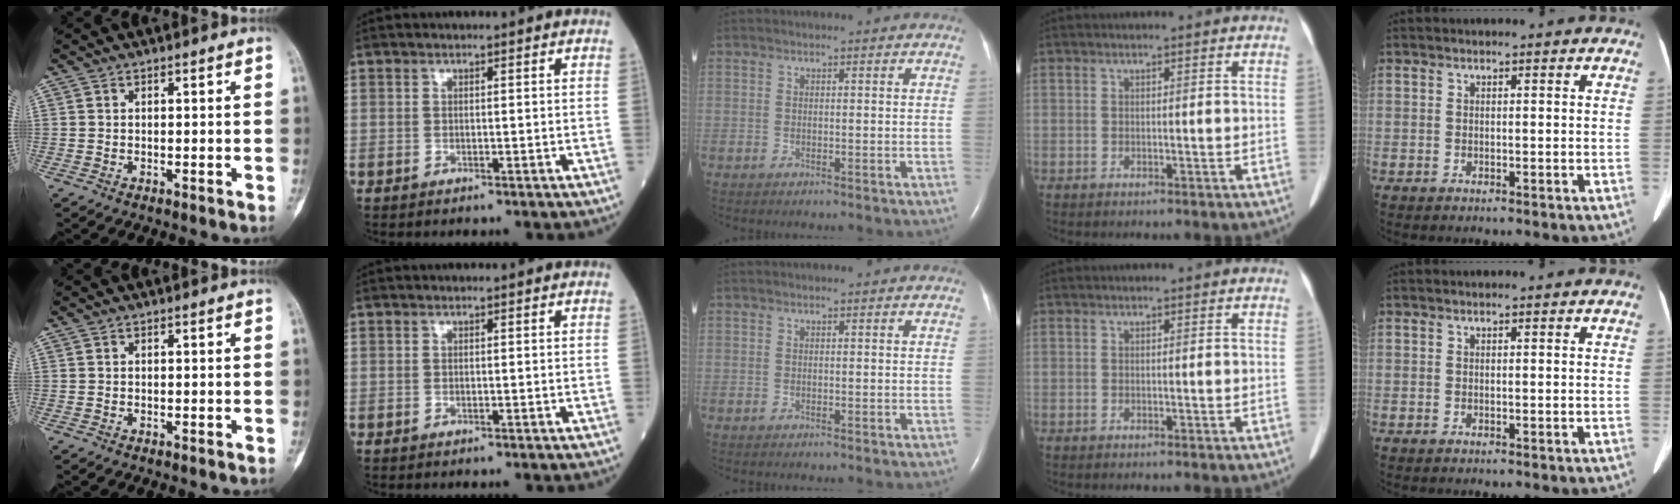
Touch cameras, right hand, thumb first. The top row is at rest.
{}